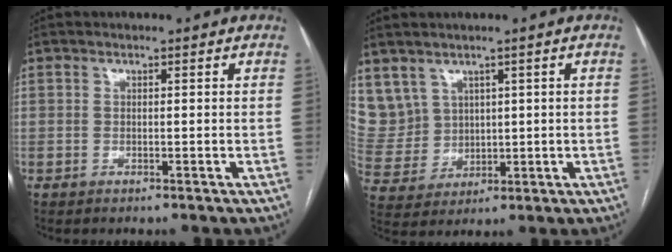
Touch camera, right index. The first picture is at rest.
{"total": 9.3, "force": [4.4, 8.0, 1.7], "torque": [-0.059, 0.041, 0.116]}